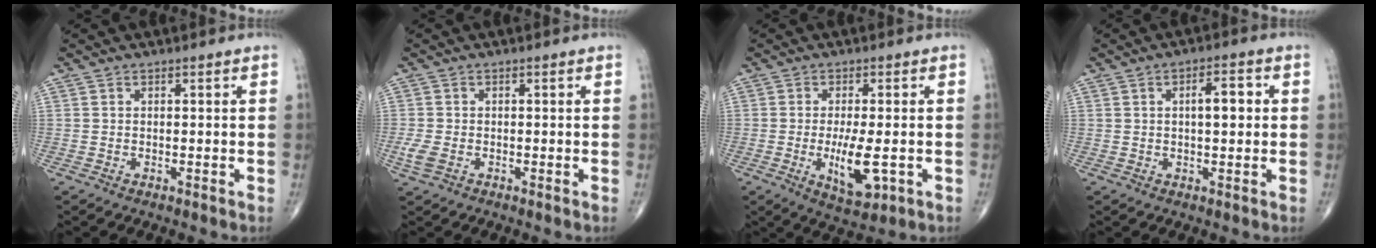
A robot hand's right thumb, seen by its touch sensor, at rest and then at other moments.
{"total": 2.8, "force": [-0.9, 1.7, 2.1], "torque": [-0.057, -0.002, -0.020]}
{"total": 8.2, "force": [-1.7, 2.9, 7.5], "torque": [-0.127, -0.017, -0.021]}
{"total": 5.2, "force": [0.8, 2.1, 4.7], "torque": [-0.063, 0.007, 0.009]}